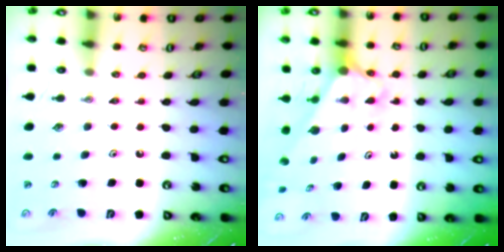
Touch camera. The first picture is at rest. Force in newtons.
{"total": 2.2, "press": 2.2, "slide": 0.2}